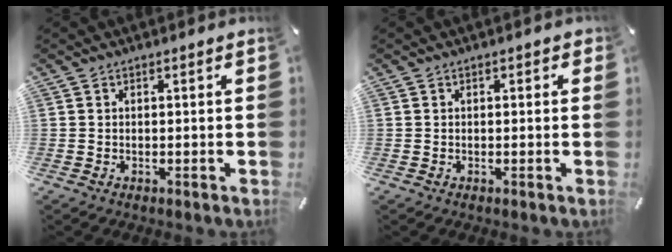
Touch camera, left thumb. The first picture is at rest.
{"total": 0.5, "force": [0.0, 0.5, 0.2], "torque": [0.004, 0.001, -0.004]}